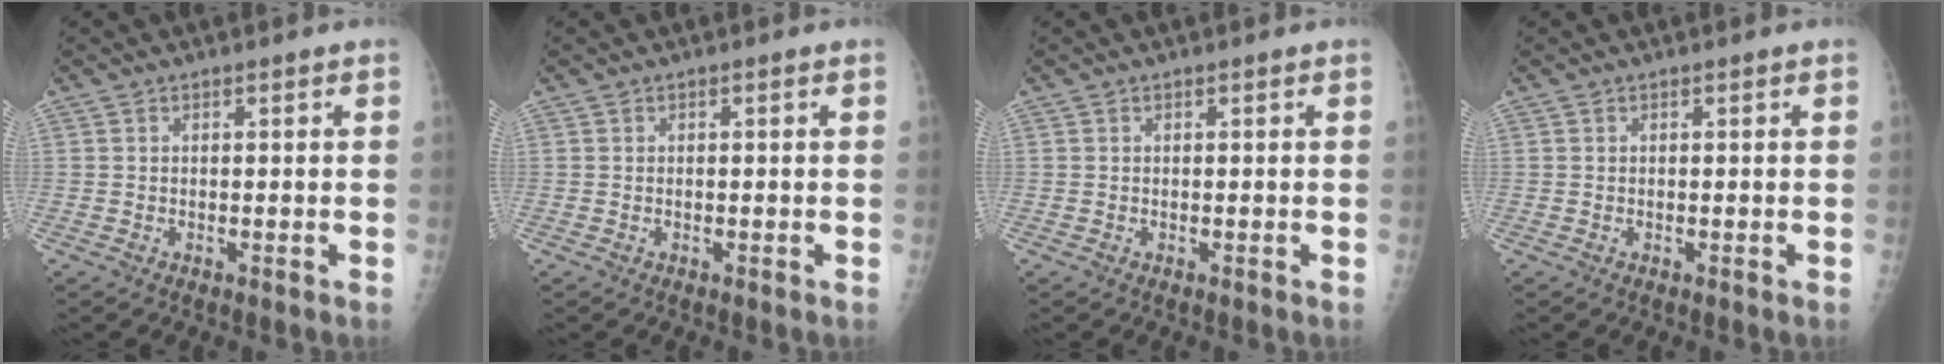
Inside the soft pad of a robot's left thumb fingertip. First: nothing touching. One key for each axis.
{"total": 0.0}
{"total": 0.0}
{"total": 0.0}